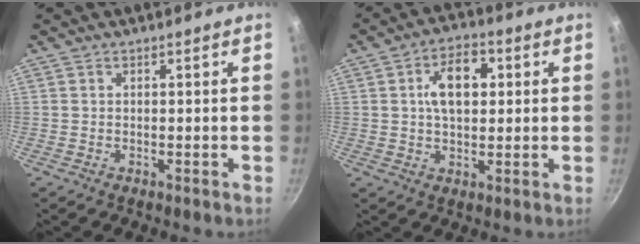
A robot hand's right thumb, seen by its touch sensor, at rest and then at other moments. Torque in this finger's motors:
{"motor_torque": [-1.04, 1.17, 1.15, -0.08, 0.07]}